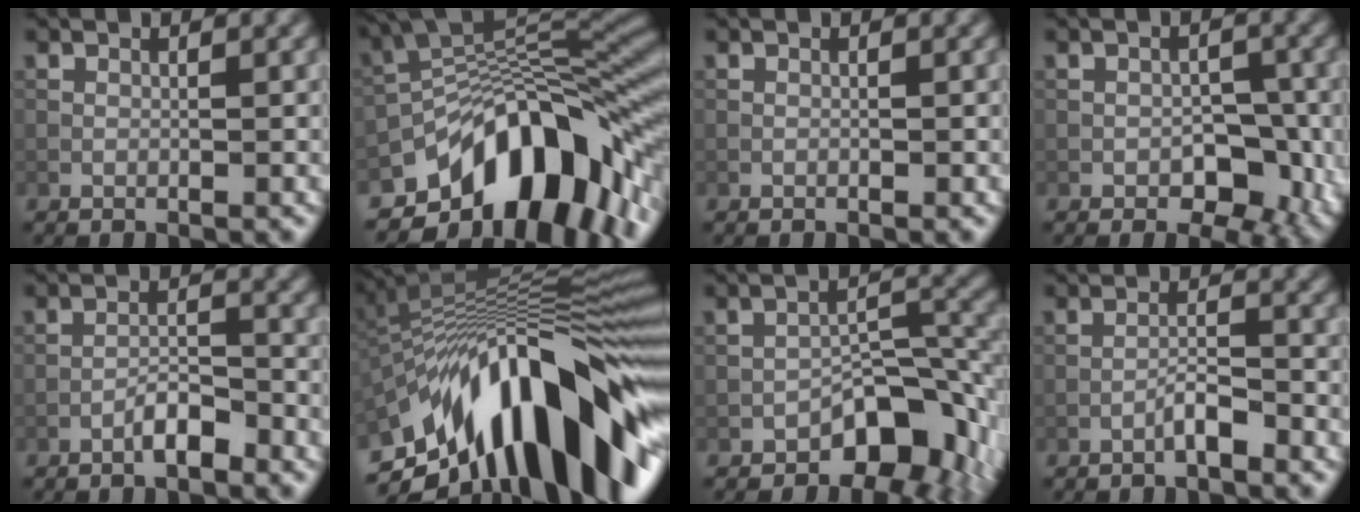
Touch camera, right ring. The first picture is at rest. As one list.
[{"total": 13.9, "force": [-7.0, 6.9, 9.9], "torque": [-0.142, 0.018, -0.126]}, {"total": 0.0}, {"total": 4.9, "force": [-1.7, 3.1, 3.5], "torque": [-0.034, -0.005, -0.024]}, {"total": 2.5, "force": [-1.8, 0.5, 1.7], "torque": [-0.027, 0.009, -0.035]}, {"total": 17.1, "force": [-6.3, 6.7, 14.4], "torque": [-0.201, 0.037, -0.125]}, {"total": 6.9, "force": [-3.9, 3.6, 4.5], "torque": [-0.044, 0.011, -0.063]}, {"total": 1.8, "force": [-1.3, 0.2, 1.2], "torque": [-0.020, 0.008, -0.027]}]